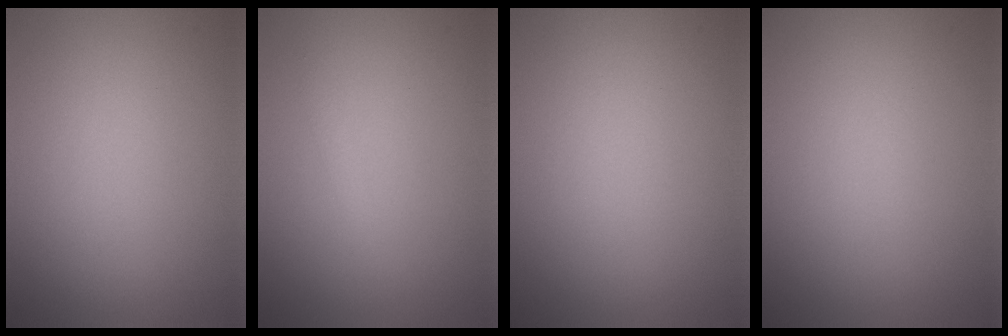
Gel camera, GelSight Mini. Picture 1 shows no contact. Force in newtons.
{"total": 0.6, "press": 0.6, "slide": 0.0}
{"total": 0.0}
{"total": 0.0}